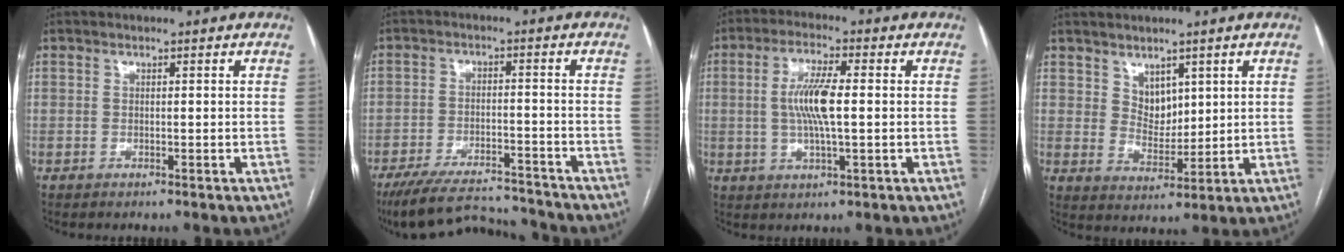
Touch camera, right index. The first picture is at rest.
{"total": 13.1, "force": [-12.3, 2.2, 4.2], "torque": [-0.071, 0.003, -0.189]}
{"total": 7.6, "force": [0.3, 1.2, 7.5], "torque": [-0.155, -0.001, 0.004]}
{"total": 4.5, "force": [2.5, 3.0, 2.1], "torque": [-0.035, -0.002, 0.056]}